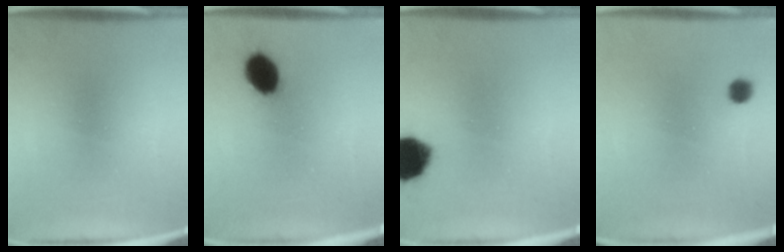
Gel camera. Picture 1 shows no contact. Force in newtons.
{"total": 8.1}
{"total": 13.1}
{"total": 2.6}